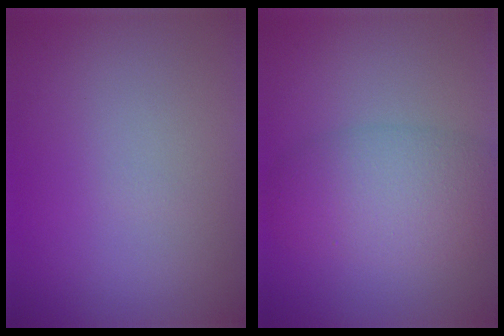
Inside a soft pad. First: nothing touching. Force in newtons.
{"total": 5.6, "press": 5.6, "slide": 0.2}